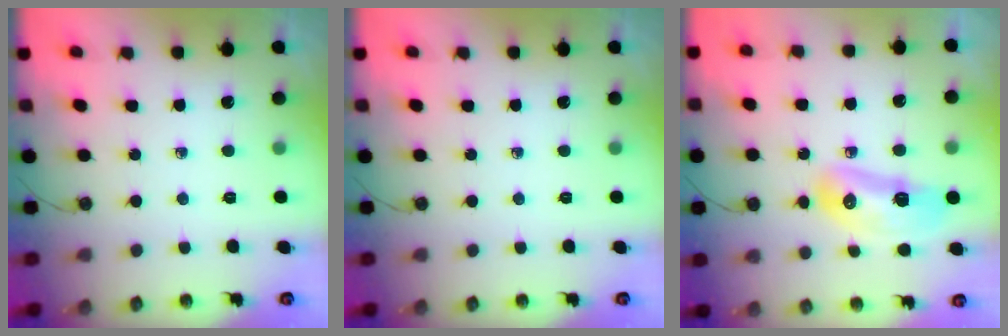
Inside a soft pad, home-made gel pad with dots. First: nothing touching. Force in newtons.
{"total": 0.0}
{"total": 9.8, "press": 9.8, "slide": 1.1}